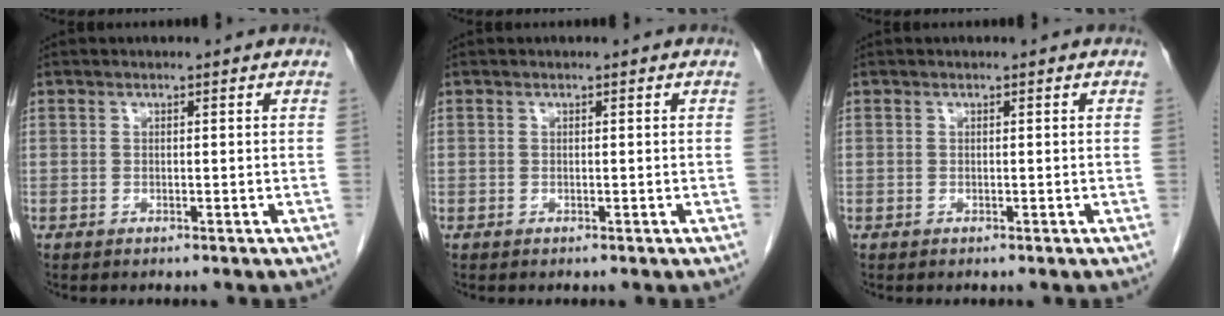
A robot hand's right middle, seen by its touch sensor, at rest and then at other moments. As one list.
[{"total": 0.0}, {"total": 0.0}]